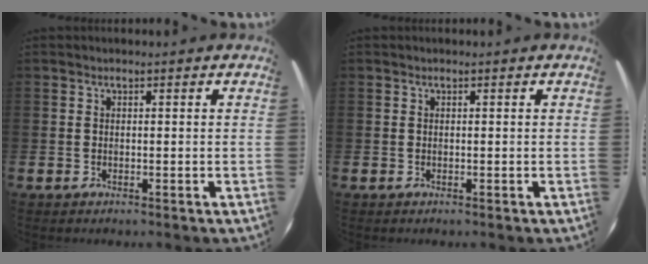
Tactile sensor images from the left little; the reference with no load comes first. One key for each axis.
{"total": 0.0}